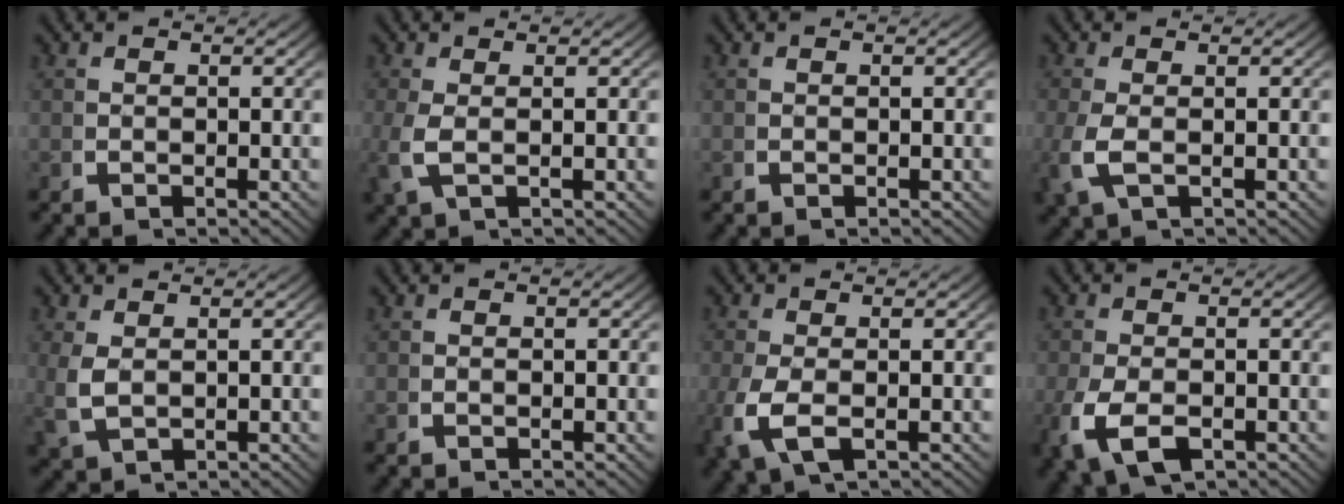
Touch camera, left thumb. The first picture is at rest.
{"total": 2.4, "force": [0.1, 1.1, 2.1], "torque": [-0.071, -0.010, 0.012]}
{"total": 0.0}
{"total": 2.8, "force": [-0.3, 1.5, 2.4], "torque": [-0.080, -0.011, 0.003]}
{"total": 2.6, "force": [0.4, 1.7, 2.0], "torque": [-0.060, -0.013, 0.026]}
{"total": 0.0}
{"total": 4.3, "force": [-1.0, 2.3, 3.4], "torque": [-0.104, -0.019, -0.004]}
{"total": 5.2, "force": [-2.1, 3.2, 3.5], "torque": [-0.102, -0.028, -0.018]}